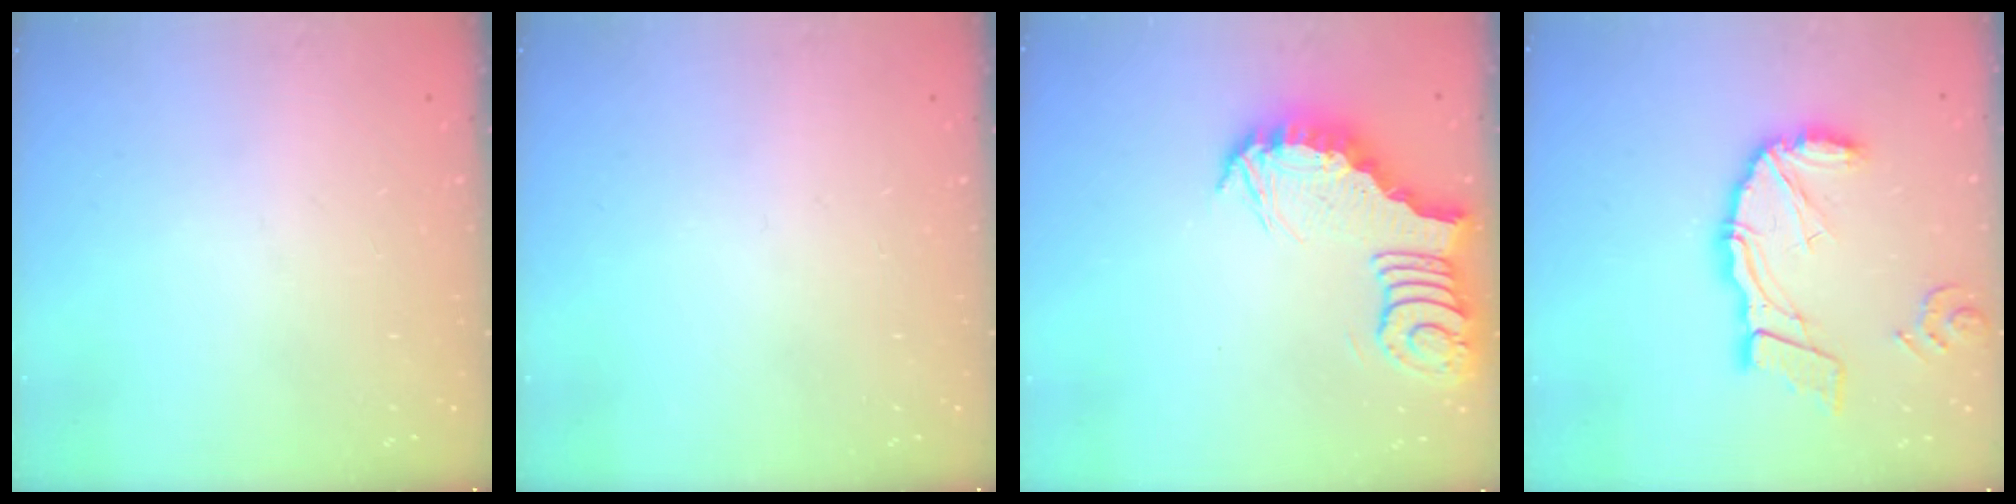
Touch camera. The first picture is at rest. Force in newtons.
{"total": 0.0}
{"total": 5.2, "press": 5.1, "slide": 0.8}
{"total": 16.1, "press": 16.0, "slide": 2.2}